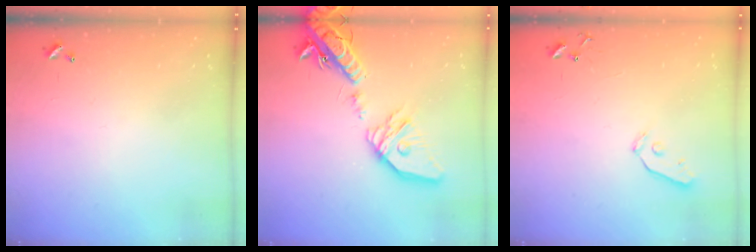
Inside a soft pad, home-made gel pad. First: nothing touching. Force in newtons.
{"total": 23.6, "press": 23.3, "slide": 3.8}
{"total": 5.7, "press": 5.7, "slide": 0.4}